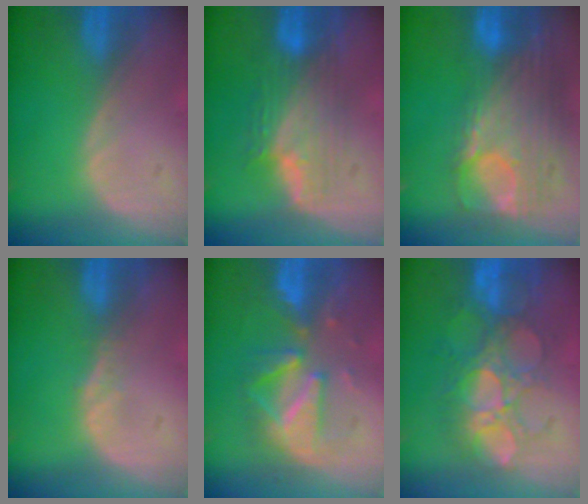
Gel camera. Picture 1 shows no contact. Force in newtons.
{"total": 7.6, "press": 7.3, "slide": 2.0}
{"total": 12.3, "press": 10.4, "slide": 6.5}
{"total": 1.1, "press": 1.1, "slide": 0.1}
{"total": 8.1, "press": 8.1, "slide": 0.8}
{"total": 10.0, "press": 9.3, "slide": 3.6}